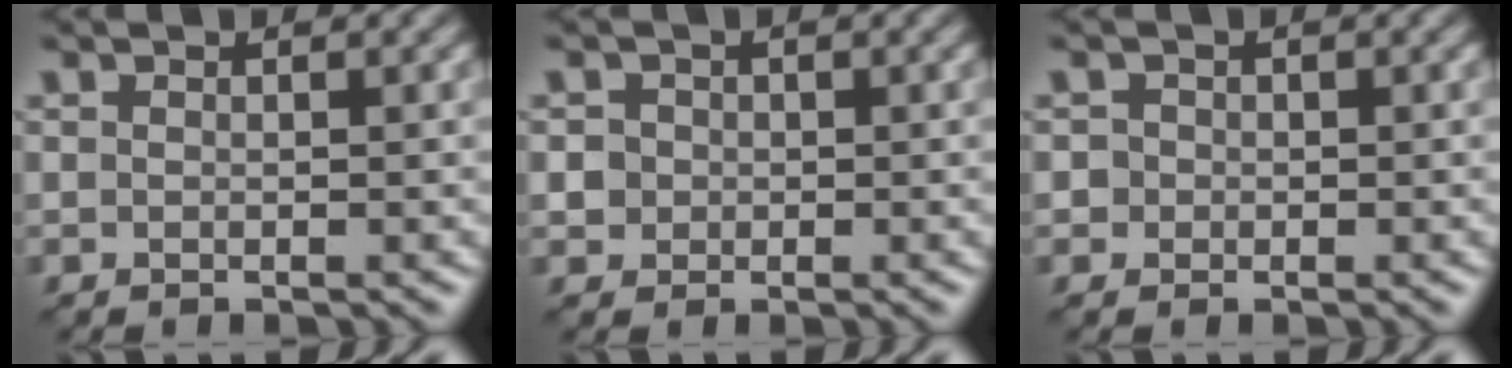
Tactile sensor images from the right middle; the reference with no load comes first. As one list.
[{"total": 1.9, "force": [0.2, 1.8, 0.6], "torque": [-0.007, 0.005, 0.012]}, {"total": 1.2, "force": [0.0, 1.2, 0.2], "torque": [0.004, 0.000, 0.001]}]